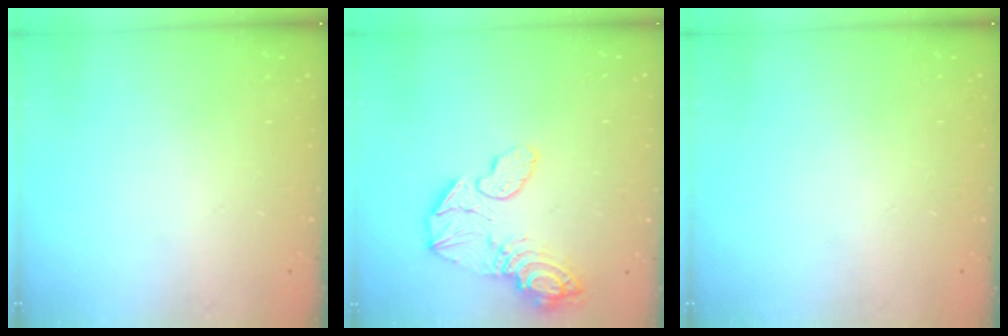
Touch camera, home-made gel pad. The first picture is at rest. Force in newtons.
{"total": 12.6, "press": 12.4, "slide": 2.0}
{"total": 0.0}